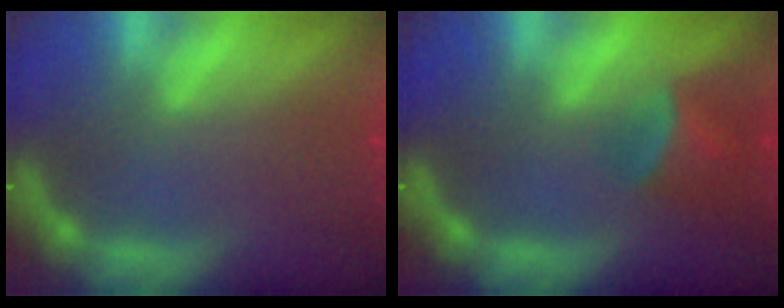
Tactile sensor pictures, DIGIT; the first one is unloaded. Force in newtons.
{"total": 4.0}